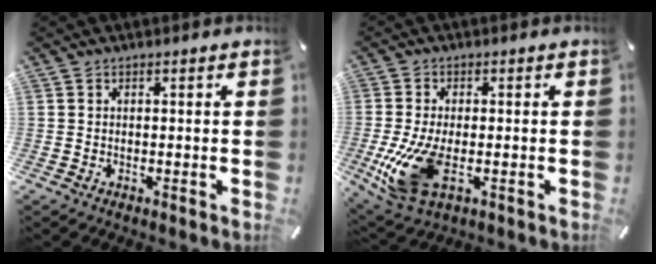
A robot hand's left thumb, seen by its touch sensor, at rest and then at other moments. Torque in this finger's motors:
{"motor_torque": [1.11, 1.53, 0.55, -0.15, 0.21]}